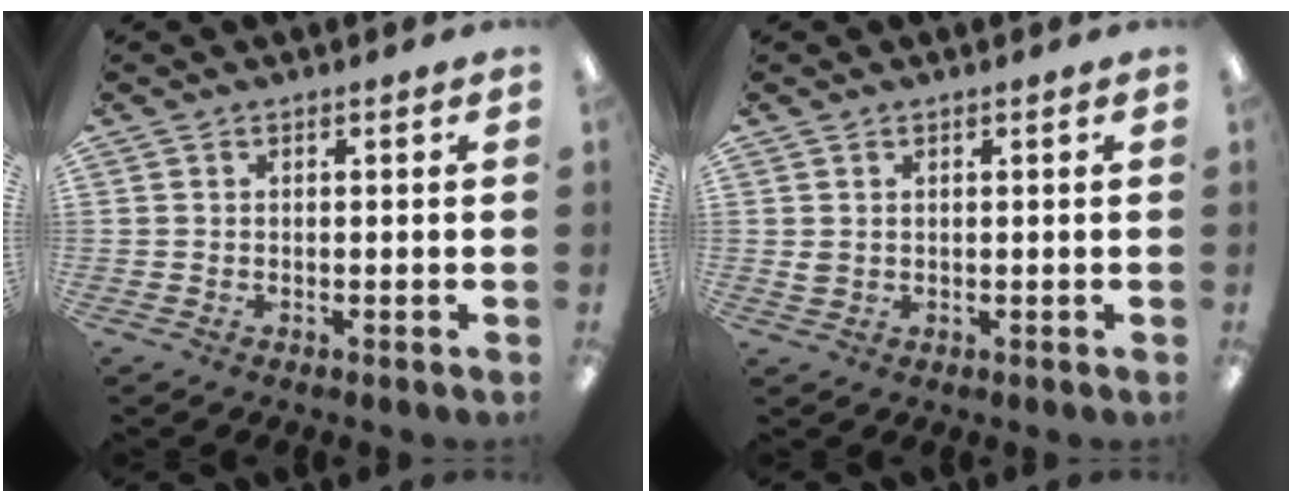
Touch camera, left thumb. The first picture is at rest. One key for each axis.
{"total": 1.5, "fx": 0.8, "fy": 1.0, "fz": 0.7, "tx": -0.015, "ty": 0.003, "tz": 0.013}